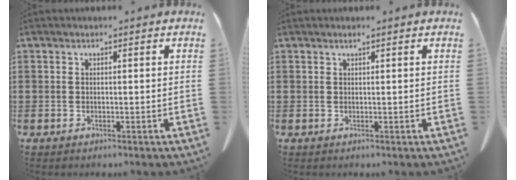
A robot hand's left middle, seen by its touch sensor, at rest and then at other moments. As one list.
[{"total": 0.6, "force": [0.4, -0.1, 0.5], "torque": [-0.010, -0.004, 0.010]}]